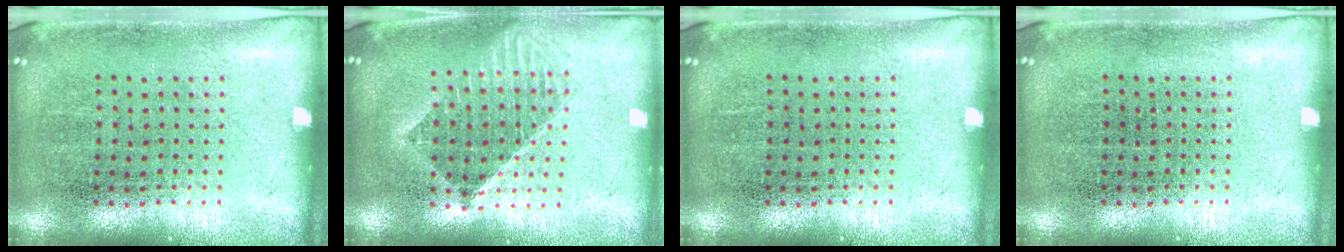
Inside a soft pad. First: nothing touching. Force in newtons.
{"total": 1.6, "press": 1.4, "slide": 0.9}
{"total": 0.0}
{"total": 0.0}